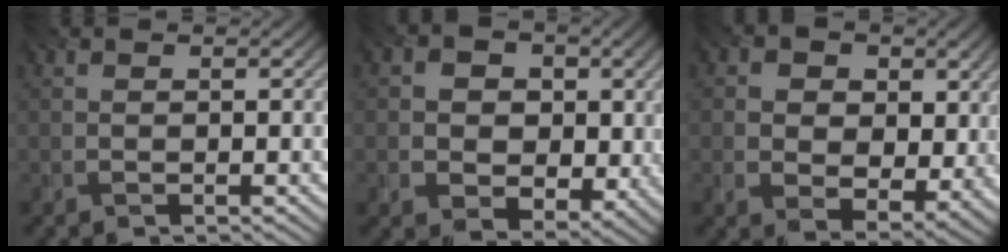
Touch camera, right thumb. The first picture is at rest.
{"total": 8.9, "force": [0.9, 7.4, 4.9], "torque": [-0.113, -0.004, 0.006]}
{"total": 9.6, "force": [2.5, 7.3, 5.7], "torque": [-0.127, -0.009, 0.037]}